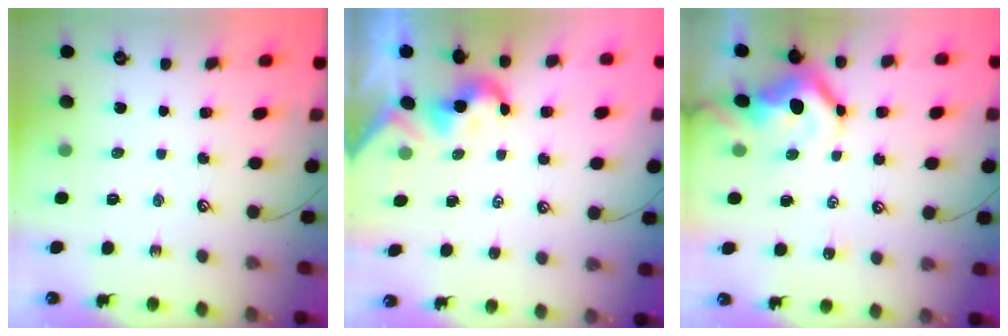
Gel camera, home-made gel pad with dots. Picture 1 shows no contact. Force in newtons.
{"total": 2.0, "press": 1.9, "slide": 0.5}
{"total": 11.9, "press": 11.9, "slide": 1.3}